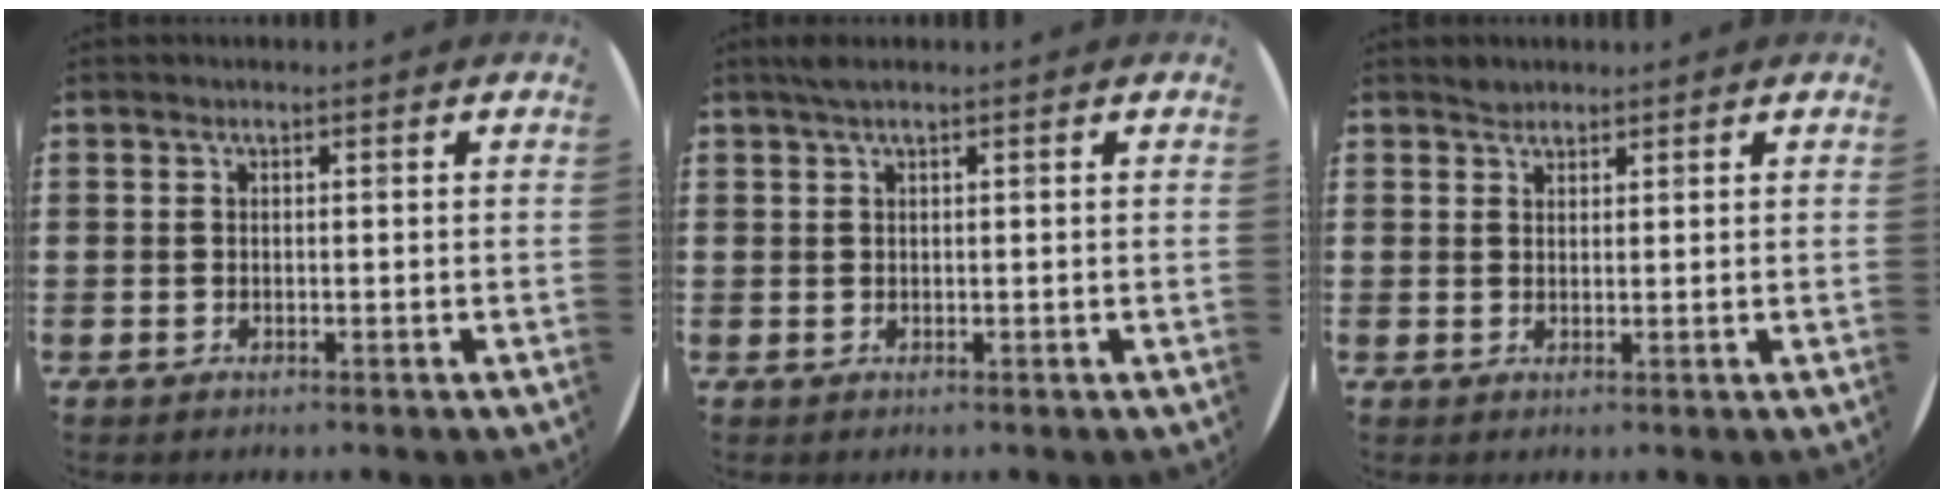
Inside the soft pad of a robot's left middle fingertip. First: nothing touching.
{"total": 0.9, "force": [0.6, 0.0, 0.7], "torque": [-0.014, 0.003, 0.011]}
{"total": 1.3, "force": [1.2, 0.4, -0.2], "torque": [0.002, 0.001, 0.024]}